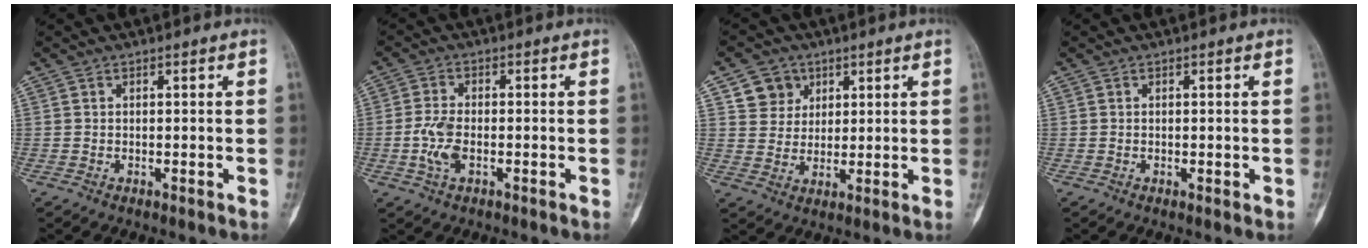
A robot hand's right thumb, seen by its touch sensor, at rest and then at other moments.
{"total": 5.5, "force": [-1.4, 2.9, 4.5], "torque": [-0.099, 0.011, -0.027]}
{"total": 6.3, "force": [3.0, 5.4, 1.1], "torque": [0.008, -0.012, 0.053]}
{"total": 0.8, "force": [-0.1, 0.3, 0.7], "torque": [-0.009, -0.002, -0.001]}